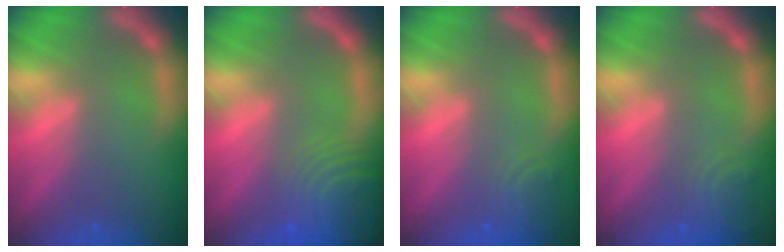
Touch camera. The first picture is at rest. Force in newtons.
{"total": 10.1}
{"total": 2.9}
{"total": 2.9}